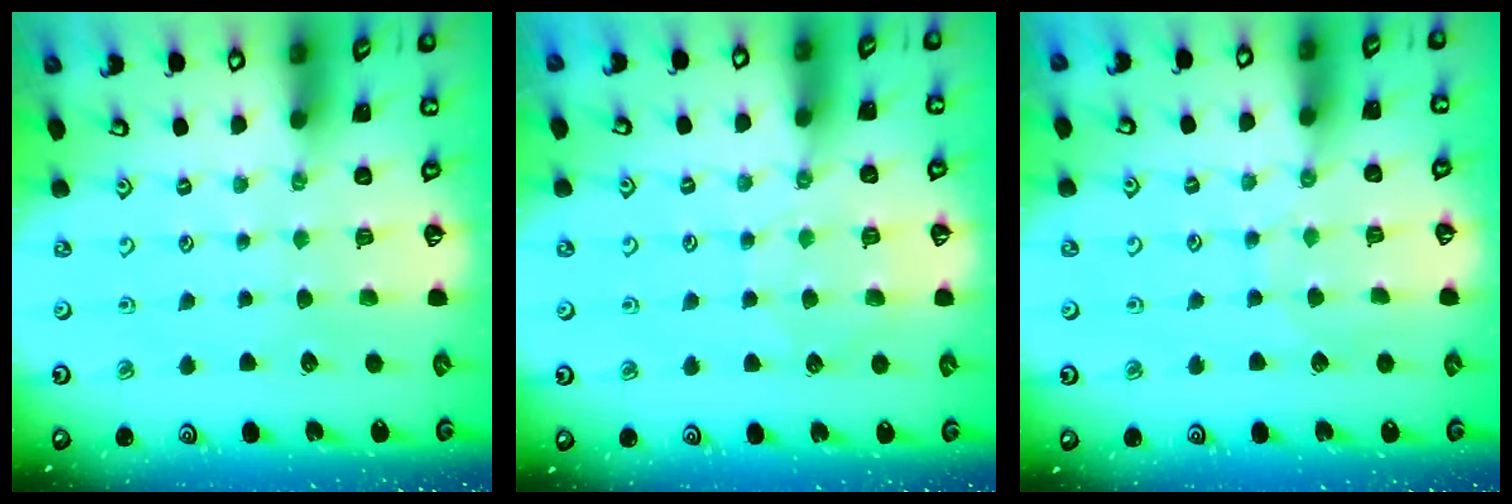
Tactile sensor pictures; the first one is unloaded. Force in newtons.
{"total": 5.2, "press": 5.1, "slide": 0.8}
{"total": 5.6, "press": 5.6, "slide": 0.5}